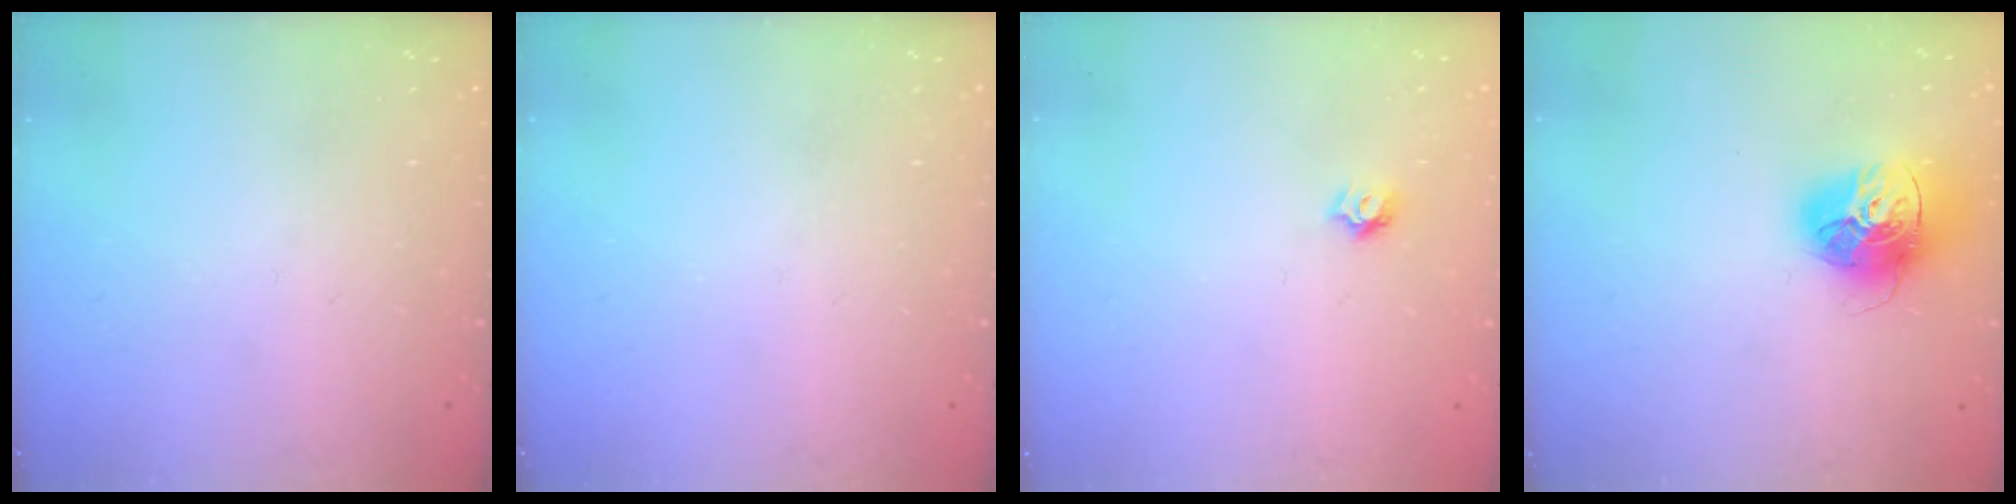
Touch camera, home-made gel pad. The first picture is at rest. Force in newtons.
{"total": 0.0}
{"total": 4.2, "press": 4.2, "slide": 0.4}
{"total": 17.1, "press": 17.0, "slide": 1.5}